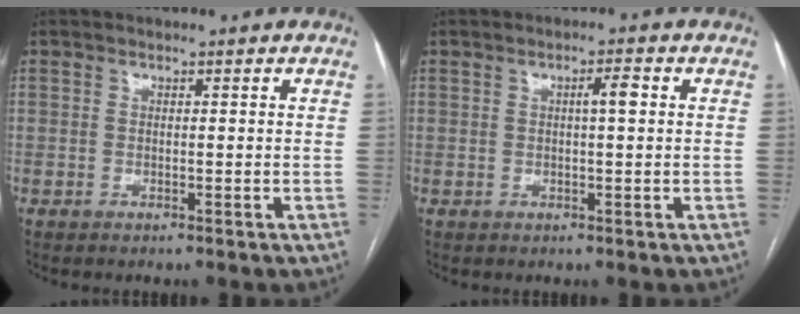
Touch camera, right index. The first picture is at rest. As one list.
[{"total": 2.4, "force": [0.4, 0.2, 2.3], "torque": [-0.037, 0.004, 0.006]}]